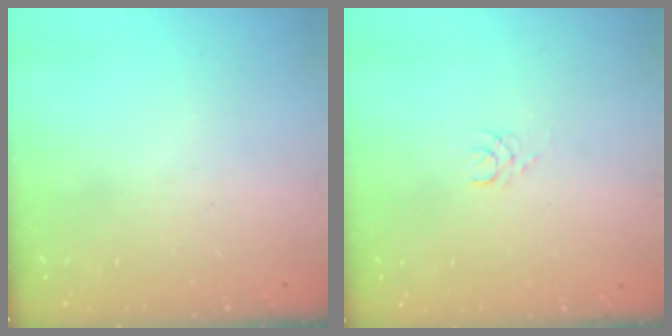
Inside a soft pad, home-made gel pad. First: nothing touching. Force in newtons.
{"total": 2.5, "press": 2.5, "slide": 0.2}